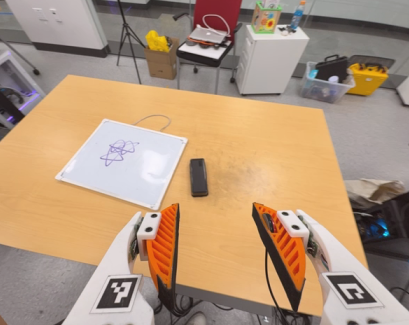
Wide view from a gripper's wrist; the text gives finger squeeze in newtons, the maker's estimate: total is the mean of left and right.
{"total": 0.0}